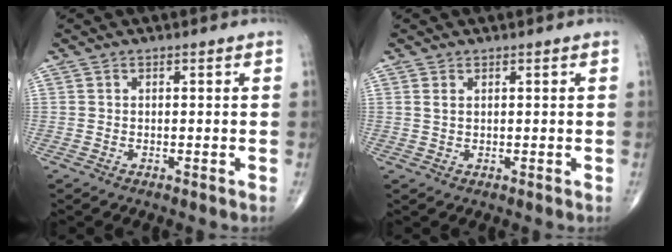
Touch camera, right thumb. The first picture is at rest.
{"total": 1.1, "force": [0.5, 0.5, 0.8], "torque": [-0.020, 0.004, 0.014]}